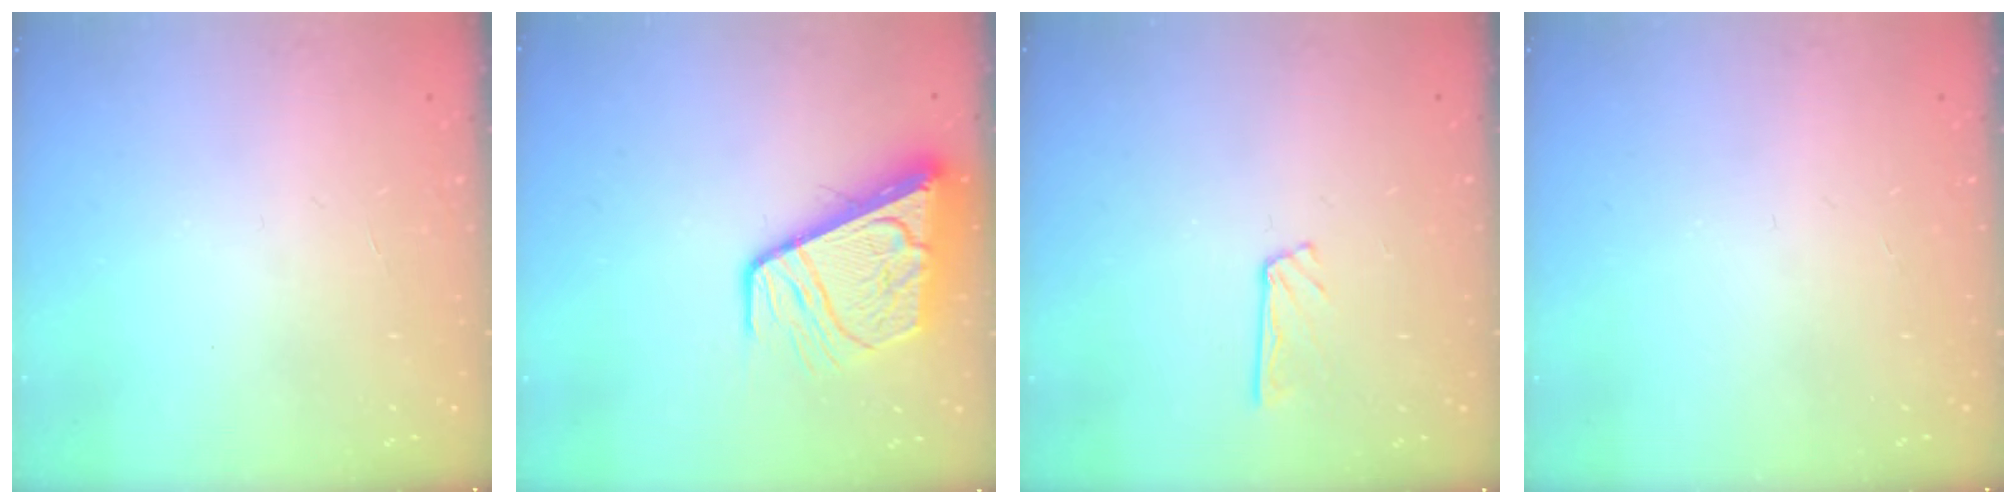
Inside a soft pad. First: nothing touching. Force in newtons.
{"total": 12.7, "press": 12.7, "slide": 1.5}
{"total": 4.8, "press": 4.8, "slide": 0.4}
{"total": 0.0}